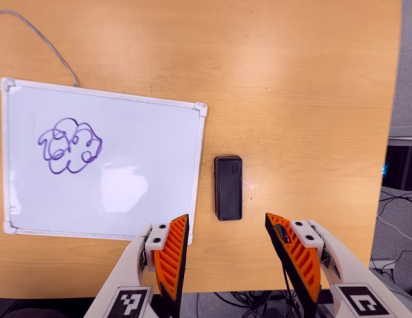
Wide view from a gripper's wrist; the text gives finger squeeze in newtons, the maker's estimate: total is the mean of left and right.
{"total": 0.0}